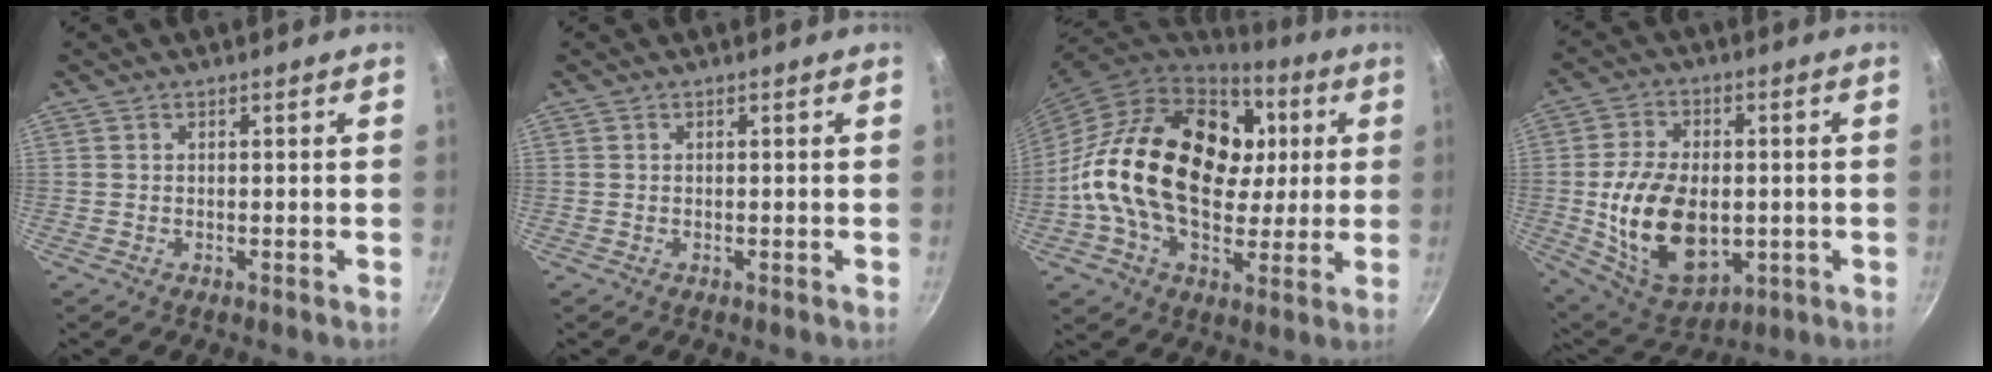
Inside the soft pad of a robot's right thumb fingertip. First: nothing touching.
{"total": 0.0}
{"total": 28.6, "force": [2.8, 19.3, 20.9], "torque": [-0.345, 0.024, 0.040]}
{"total": 18.1, "force": [-1.7, 11.6, 13.8], "torque": [-0.227, -0.002, -0.012]}